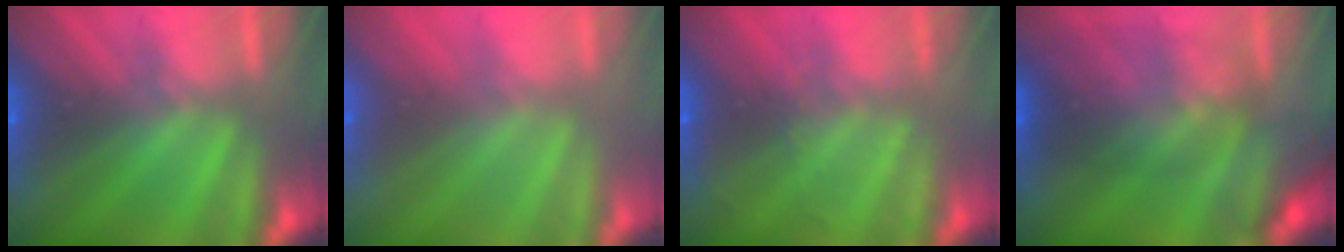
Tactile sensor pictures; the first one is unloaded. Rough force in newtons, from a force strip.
{"total": 3.0}
{"total": 1.8}
{"total": 2.6}